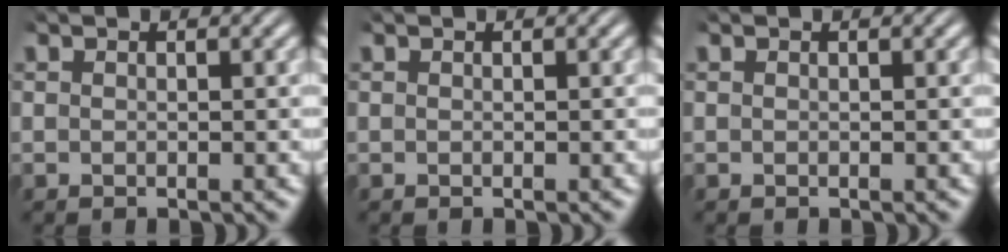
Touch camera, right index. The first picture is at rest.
{"total": 0.0}
{"total": 0.0}